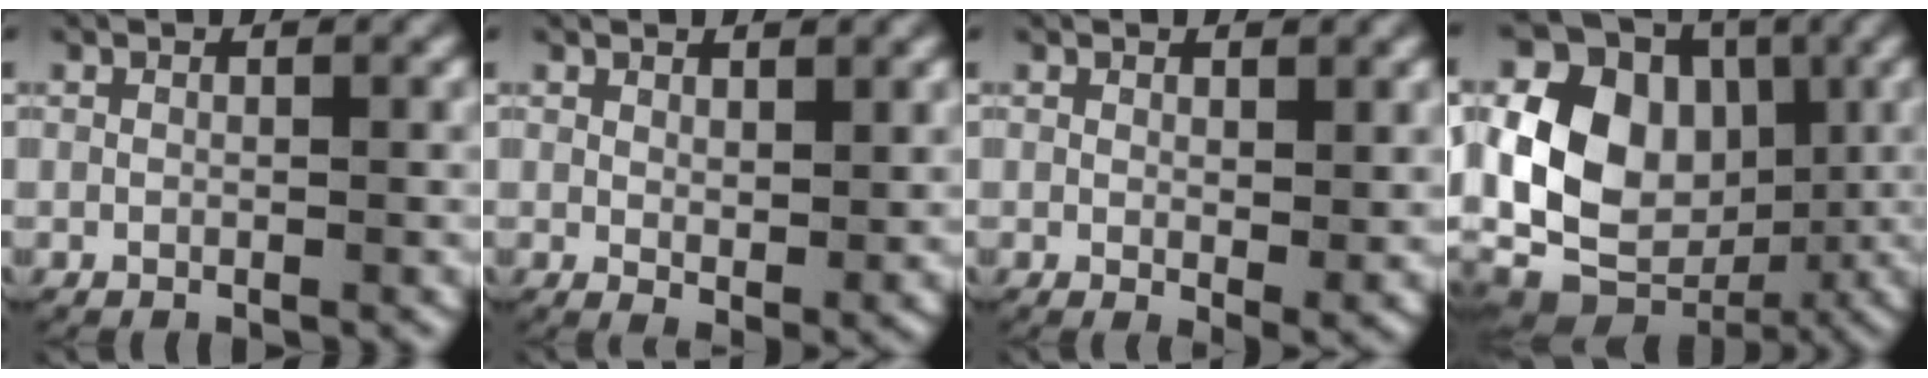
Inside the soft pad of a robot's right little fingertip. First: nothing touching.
{"total": 1.9, "force": [0.9, 0.7, 1.5], "torque": [-0.025, -0.014, 0.024]}
{"total": 1.4, "force": [0.5, 0.5, 1.2], "torque": [-0.016, -0.011, 0.014]}
{"total": 14.5, "force": [-0.3, 11.9, 8.4], "torque": [-0.203, -0.043, 0.013]}